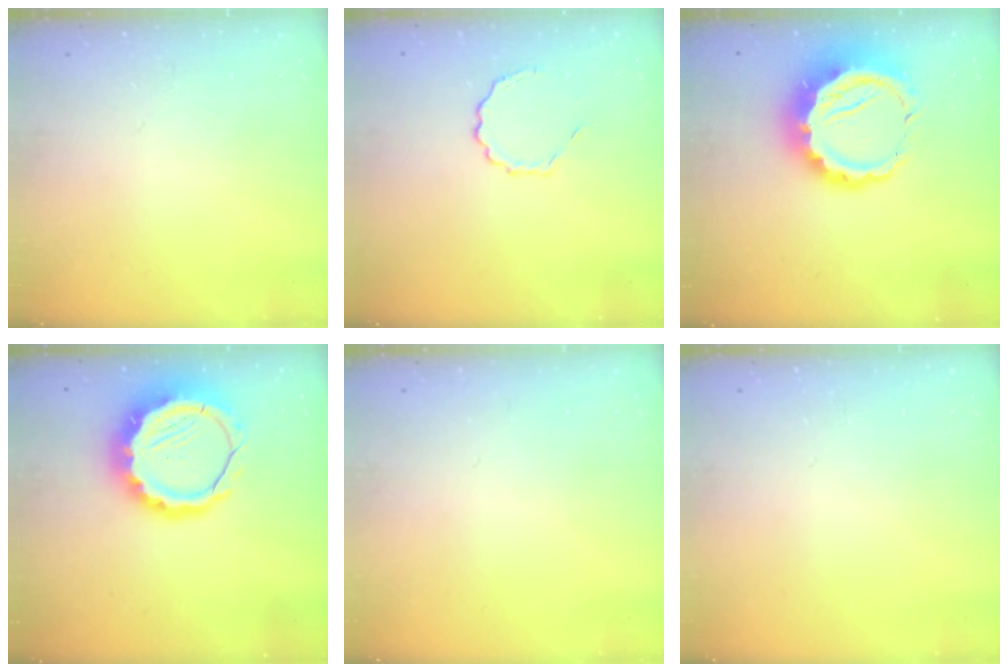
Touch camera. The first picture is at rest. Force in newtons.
{"total": 3.8, "press": 3.6, "slide": 1.1}
{"total": 13.0, "press": 12.7, "slide": 2.8}
{"total": 13.6, "press": 13.2, "slide": 3.2}
{"total": 0.0}
{"total": 0.0}